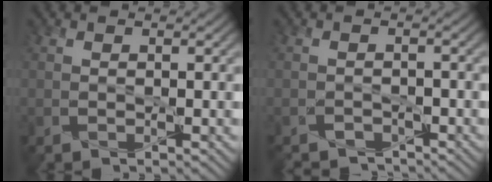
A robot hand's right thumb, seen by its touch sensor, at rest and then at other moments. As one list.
[{"total": 3.3, "force": [-3.1, 1.0, 0.4], "torque": [-0.004, 0.001, -0.047]}]